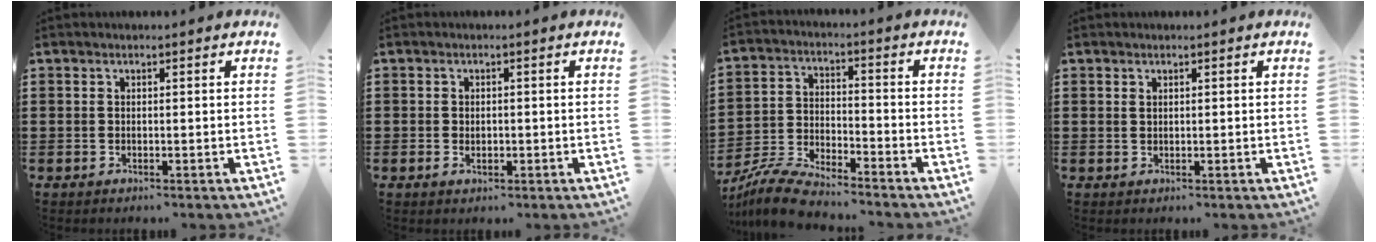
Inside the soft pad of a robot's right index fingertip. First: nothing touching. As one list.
[{"total": 1.2, "force": [-0.2, 0.8, 0.8], "torque": [-0.017, 0.004, -0.004]}, {"total": 7.2, "force": [-6.9, 0.5, 1.9], "torque": [-0.053, 0.002, -0.138]}, {"total": 0.5, "force": [0.3, 0.4, 0.2], "torque": [-0.006, 0.001, 0.007]}]